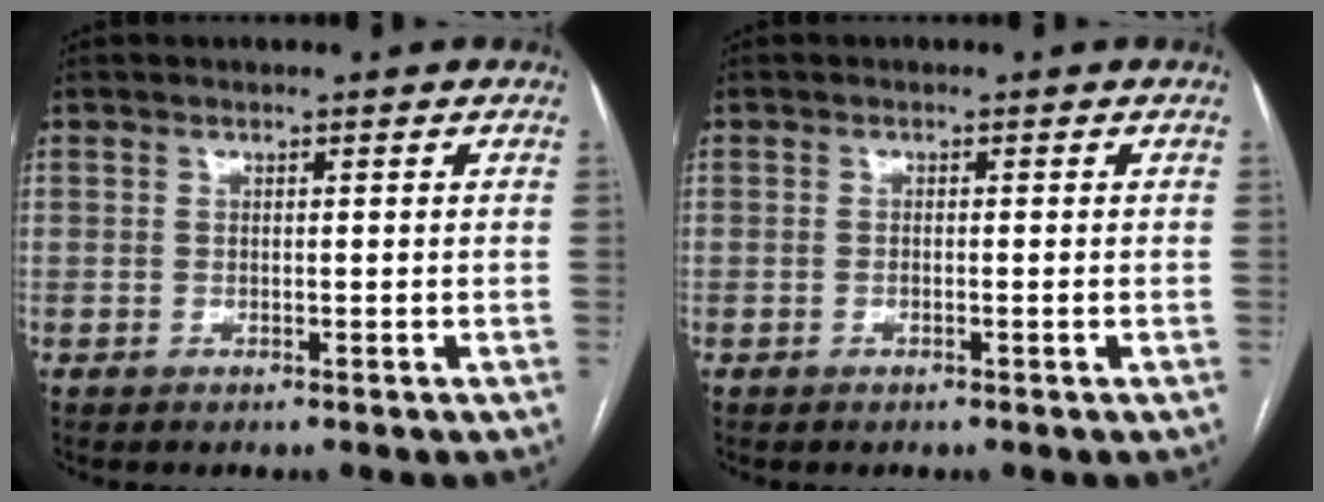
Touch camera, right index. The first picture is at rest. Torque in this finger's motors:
{"motor_torque": [0.13, 0.40, -0.04, -0.01]}